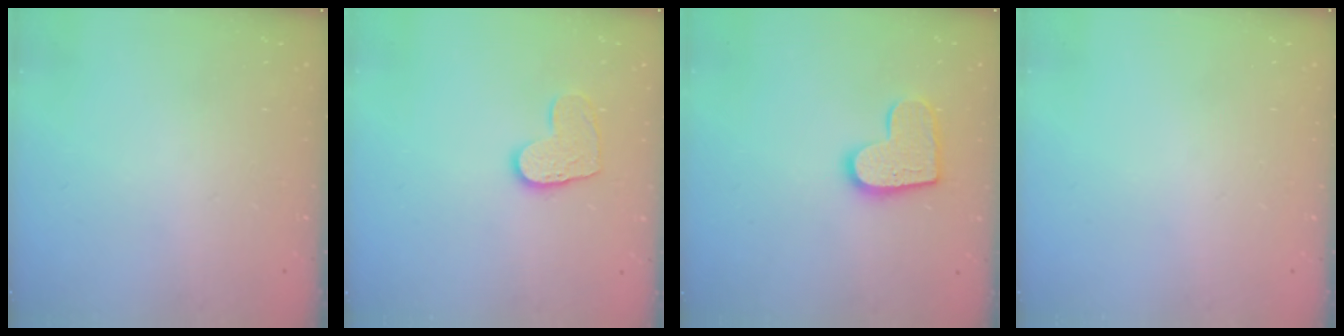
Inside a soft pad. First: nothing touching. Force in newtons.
{"total": 9.1, "press": 9.1, "slide": 0.2}
{"total": 12.7, "press": 12.6, "slide": 0.8}
{"total": 0.0}